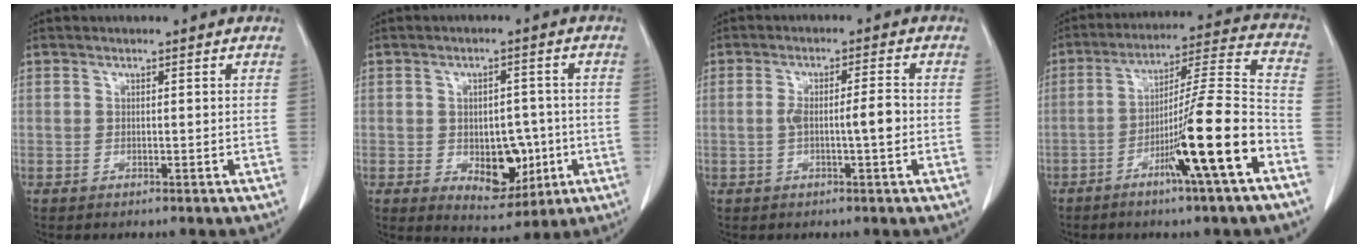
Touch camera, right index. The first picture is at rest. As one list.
[{"total": 8.1, "force": [-1.7, 4.9, 6.2], "torque": [-0.079, 0.004, -0.011]}, {"total": 4.7, "force": [-0.8, 0.2, 4.6], "torque": [-0.085, 0.010, -0.009]}, {"total": 15.3, "force": [-6.7, -0.8, 13.7], "torque": [-0.226, -0.001, -0.114]}]